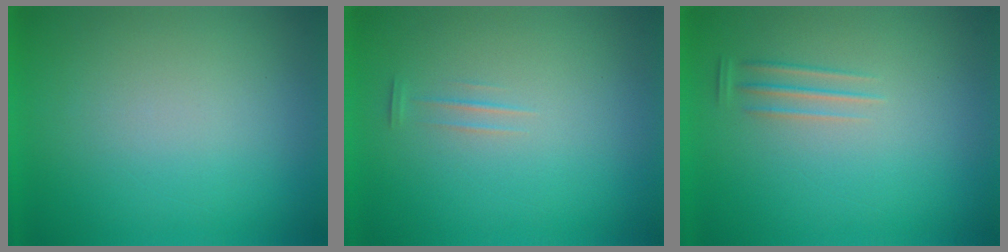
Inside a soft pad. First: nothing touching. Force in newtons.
{"total": 1.3}
{"total": 1.3}